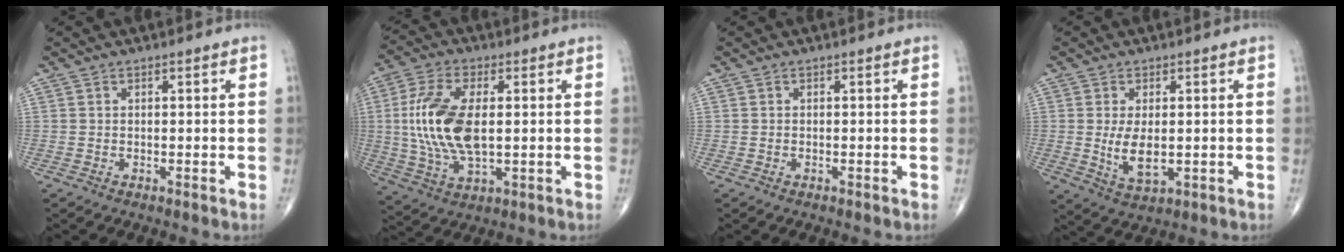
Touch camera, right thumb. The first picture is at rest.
{"total": 14.8, "force": [0.9, 7.2, 12.9], "torque": [-0.276, -0.004, 0.019]}
{"total": 0.0}
{"total": 6.2, "force": [-0.3, 3.1, 5.3], "torque": [-0.099, -0.015, 0.004]}